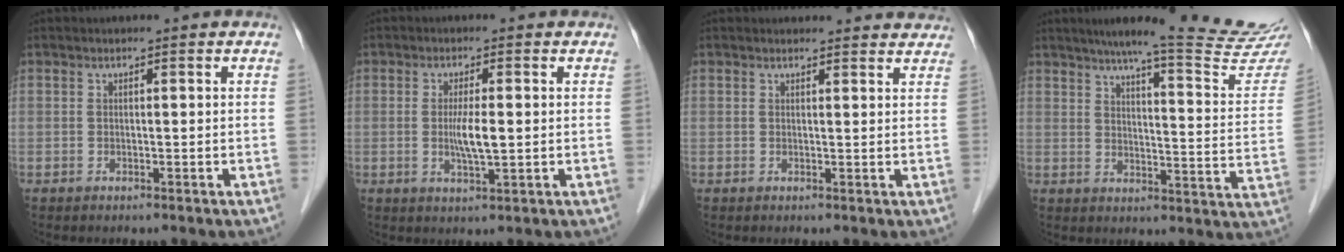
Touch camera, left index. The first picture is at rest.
{"total": 4.1, "force": [-0.3, 0.5, 4.1], "torque": [-0.083, -0.010, -0.003]}
{"total": 6.9, "force": [6.6, 1.6, 0.8], "torque": [0.012, 0.004, 0.052]}
{"total": 21.0, "force": [18.6, -0.5, 9.8], "torque": [-0.131, -0.076, 0.227]}